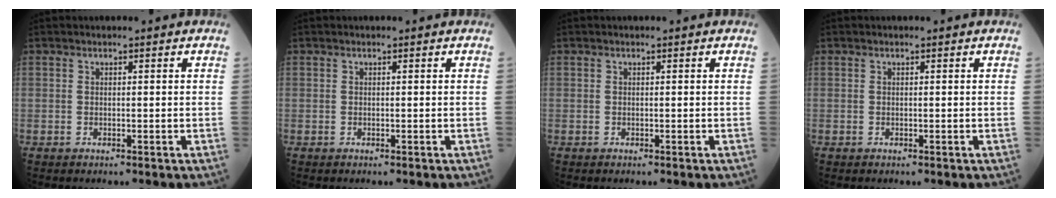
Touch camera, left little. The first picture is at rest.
{"total": 0.0}
{"total": 0.0}
{"total": 0.0}